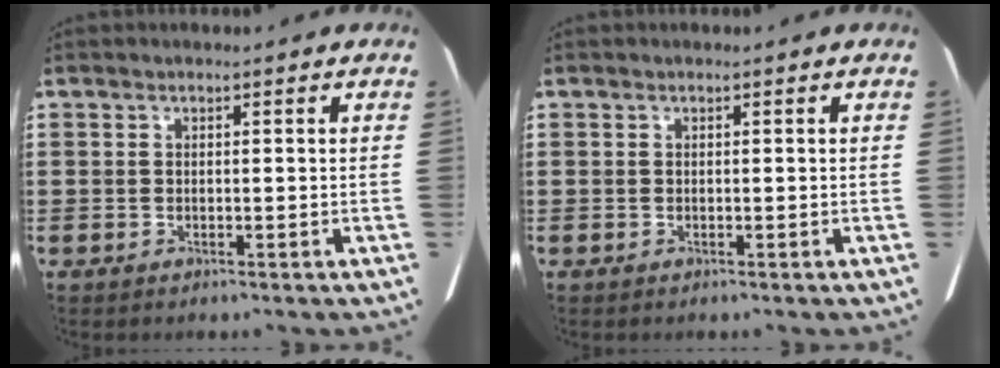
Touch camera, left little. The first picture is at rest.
{"total": 0.0}